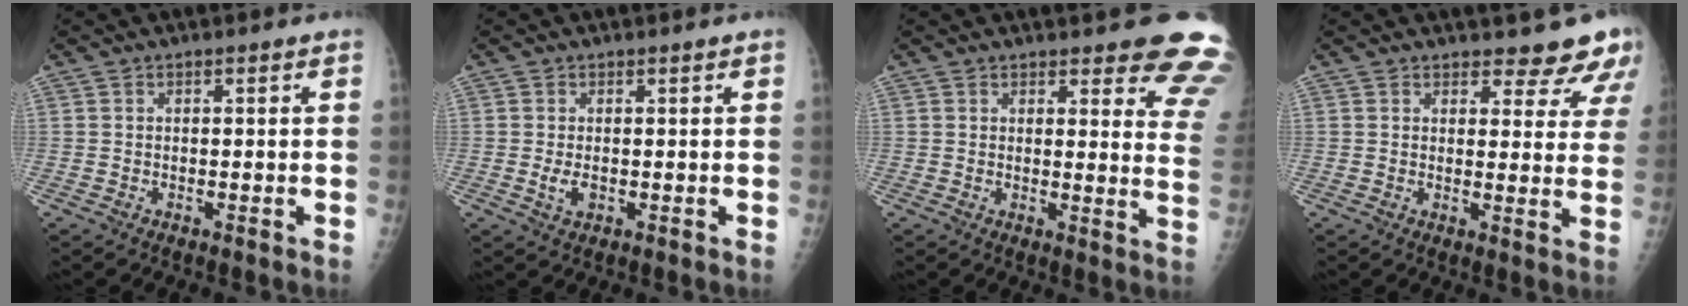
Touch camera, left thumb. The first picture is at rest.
{"total": 2.2, "force": [-0.1, 1.2, 1.8], "torque": [-0.041, -0.006, 0.000]}
{"total": 12.5, "force": [10.7, 3.2, 5.6], "torque": [-0.015, -0.074, 0.095]}
{"total": 8.6, "force": [7.8, 2.8, 2.2], "torque": [0.012, -0.050, 0.074]}